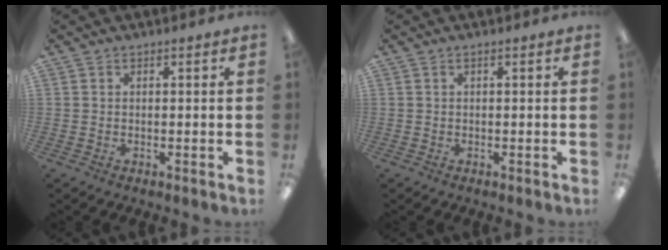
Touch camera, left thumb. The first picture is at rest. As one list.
[{"total": 0.0}]